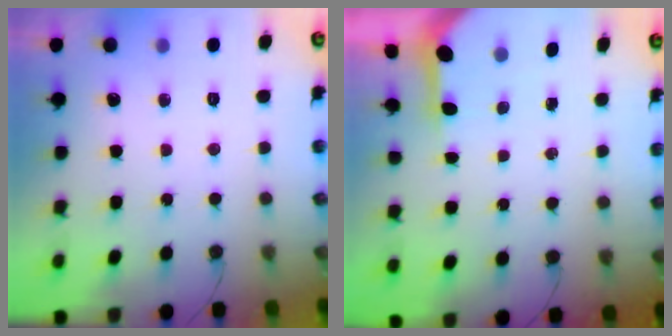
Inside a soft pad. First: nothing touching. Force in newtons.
{"total": 3.4, "press": 3.4, "slide": 0.3}